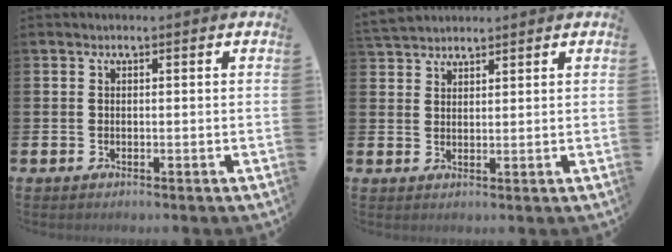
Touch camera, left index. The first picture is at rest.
{"total": 3.2, "force": [3.1, 0.7, -0.1], "torque": [0.000, -0.012, 0.058]}